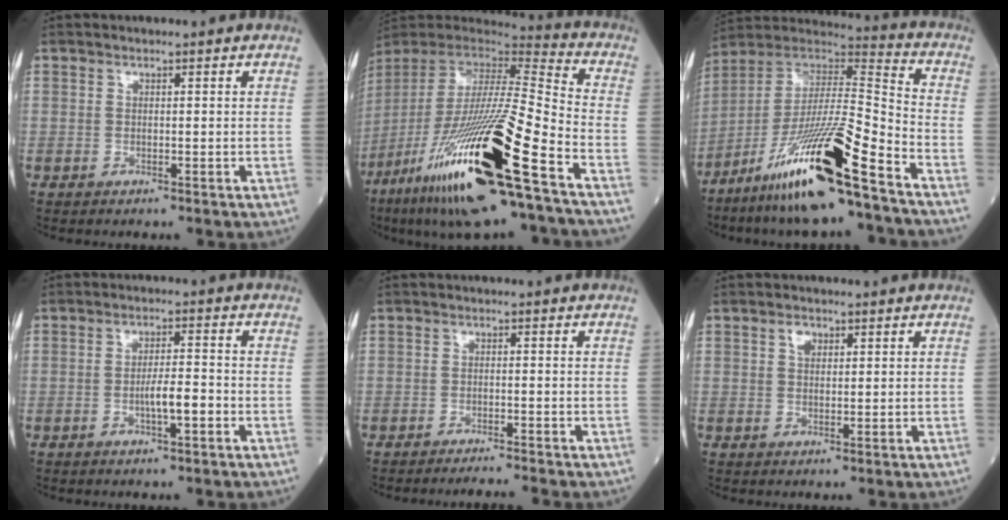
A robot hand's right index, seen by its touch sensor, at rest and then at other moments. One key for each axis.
{"total": 29.8, "fx": -15.1, "fy": 2.2, "fz": 25.6, "tx": -0.506, "ty": -0.077, "tz": -0.284}
{"total": 20.8, "fx": -12.9, "fy": 1.0, "fz": 16.3, "tx": -0.315, "ty": -0.029, "tz": -0.238}
{"total": 4.1, "fx": -1.4, "fy": 0.5, "fz": 3.8, "tx": -0.066, "ty": 0.002, "tz": -0.025}
{"total": 3.5, "fx": -3.3, "fy": -0.7, "fz": 1.0, "tx": -0.012, "ty": -0.012, "tz": -0.049}
{"total": 1.9, "fx": 0.9, "fy": 1.2, "fz": 1.1, "tx": -0.020, "ty": 0.002, "tz": 0.016}